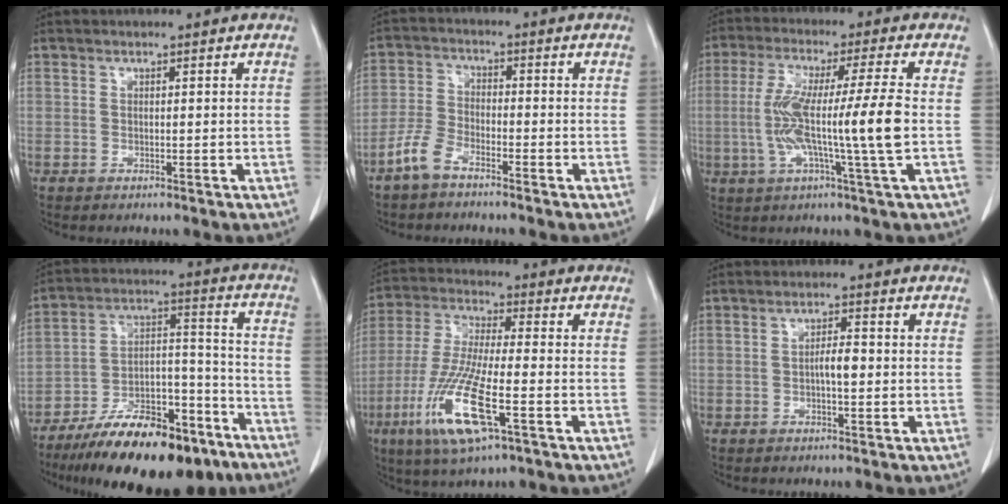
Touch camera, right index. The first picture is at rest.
{"total": 4.8, "force": [-3.6, 1.8, 2.6], "torque": [-0.066, 0.001, -0.079]}
{"total": 12.9, "force": [-1.2, -1.1, 12.8], "torque": [-0.242, -0.001, -0.027]}
{"total": 21.1, "force": [-15.4, 6.7, 12.7], "torque": [-0.173, 0.029, -0.253]}
{"total": 13.8, "force": [-5.7, 1.6, 12.4], "torque": [-0.264, -0.028, -0.108]}
{"total": 2.8, "force": [-0.4, 0.7, 2.7], "torque": [-0.045, 0.004, -0.008]}